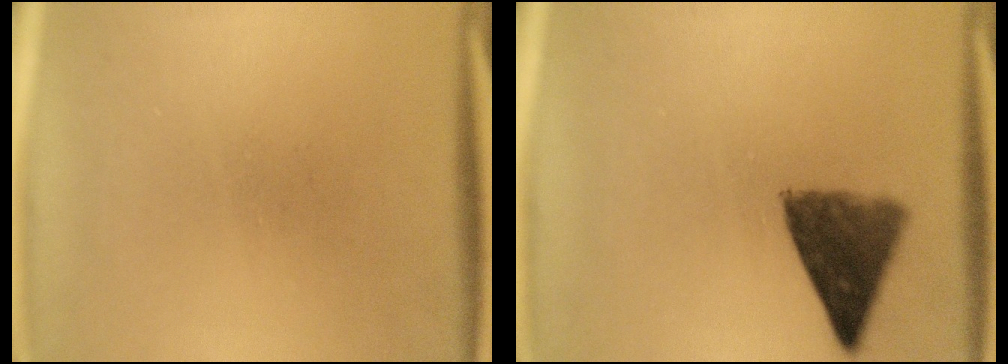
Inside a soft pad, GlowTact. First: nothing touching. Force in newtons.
{"total": 8.6}